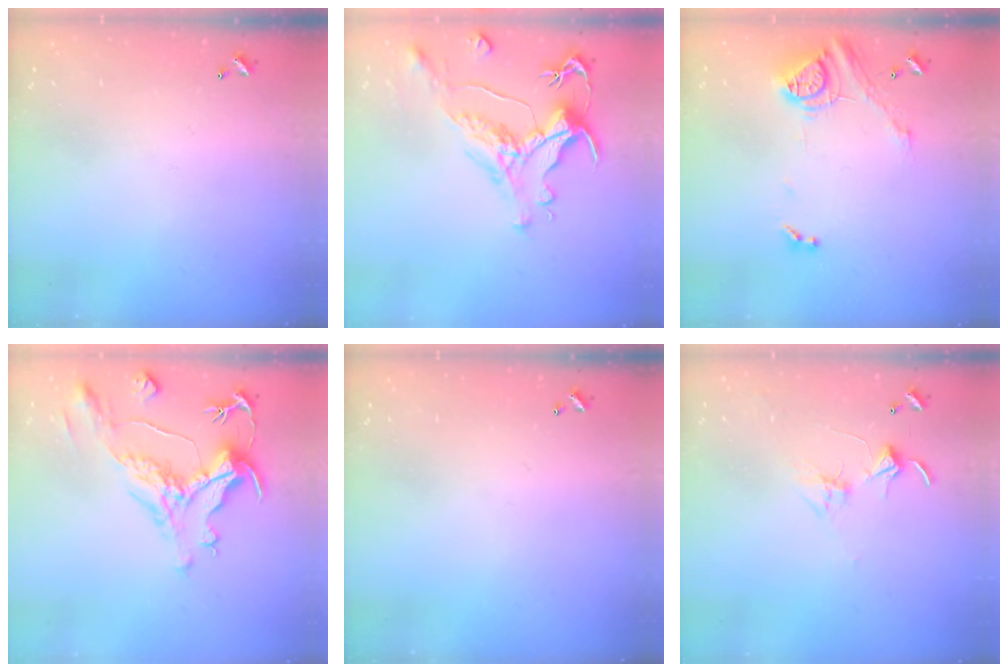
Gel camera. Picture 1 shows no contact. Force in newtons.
{"total": 1.3, "press": 0.1, "slide": 1.3}
{"total": 14.1, "press": 14.0, "slide": 1.6}
{"total": 1.9, "press": 0.8, "slide": 1.7}
{"total": 0.0}
{"total": 2.8, "press": 2.8, "slide": 0.2}